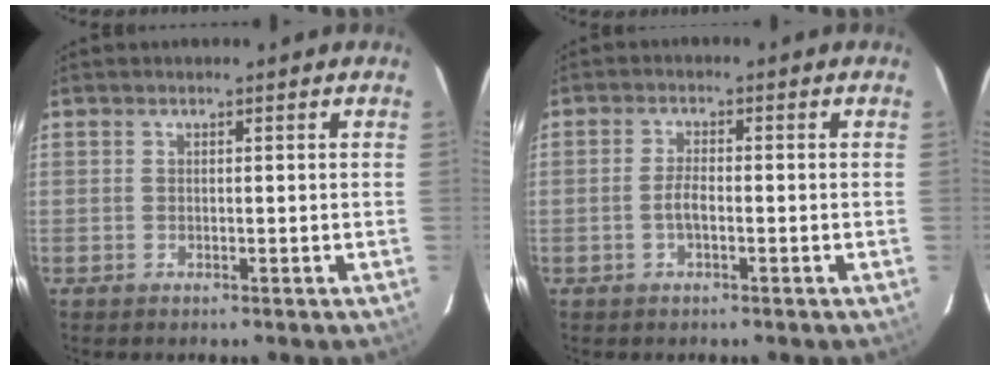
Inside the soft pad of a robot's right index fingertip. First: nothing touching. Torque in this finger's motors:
{"motor_torque": [0.39, -0.22, 0.21, 0.06]}